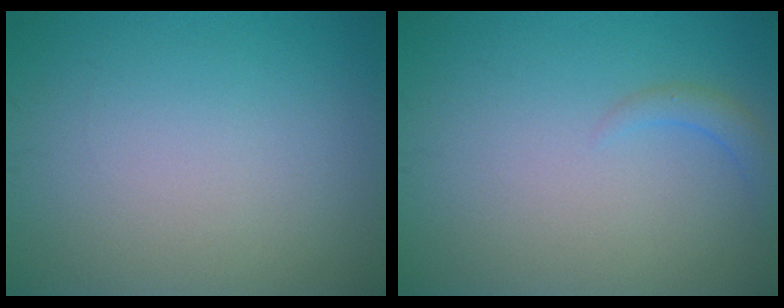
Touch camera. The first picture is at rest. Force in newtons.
{"total": 1.4, "press": 1.4, "slide": 0.2}